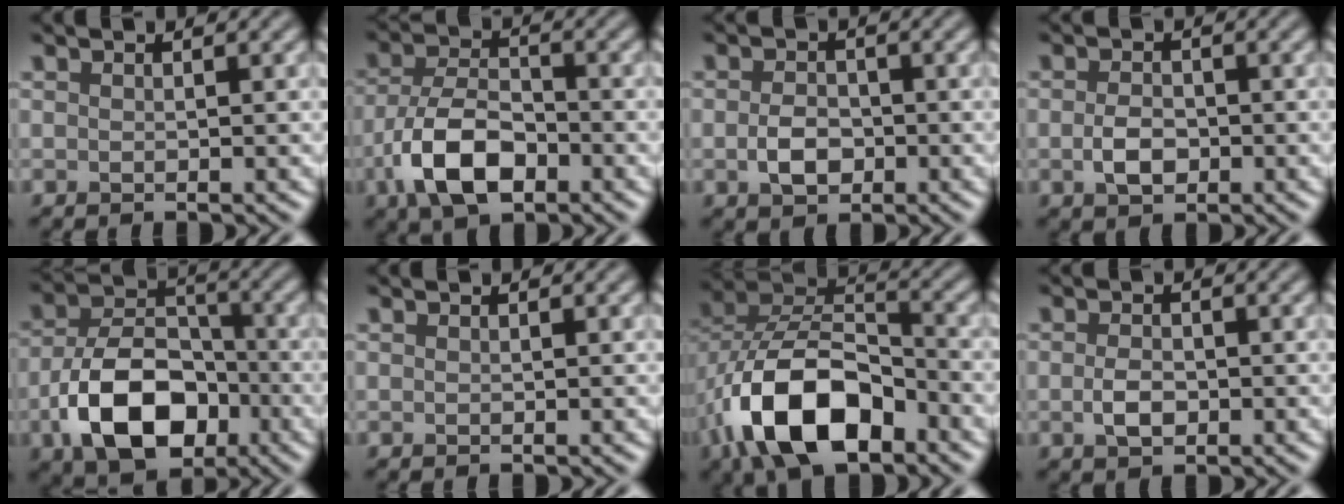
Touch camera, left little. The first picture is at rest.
{"total": 6.9, "force": [-3.2, 3.6, 4.9], "torque": [-0.101, -0.003, -0.068]}
{"total": 2.8, "force": [-0.8, 2.0, 1.9], "torque": [-0.036, -0.002, -0.019]}
{"total": 2.5, "force": [-0.7, 1.7, 1.7], "torque": [-0.036, -0.002, -0.016]}
{"total": 9.7, "force": [-3.7, 6.1, 6.6], "torque": [-0.123, -0.003, -0.065]}
{"total": 0.0}
{"total": 11.0, "force": [-5.3, 5.8, 7.7], "torque": [-0.154, 0.008, -0.101]}
{"total": 2.1, "force": [-0.5, 1.3, 1.5], "torque": [-0.031, -0.002, -0.013]}